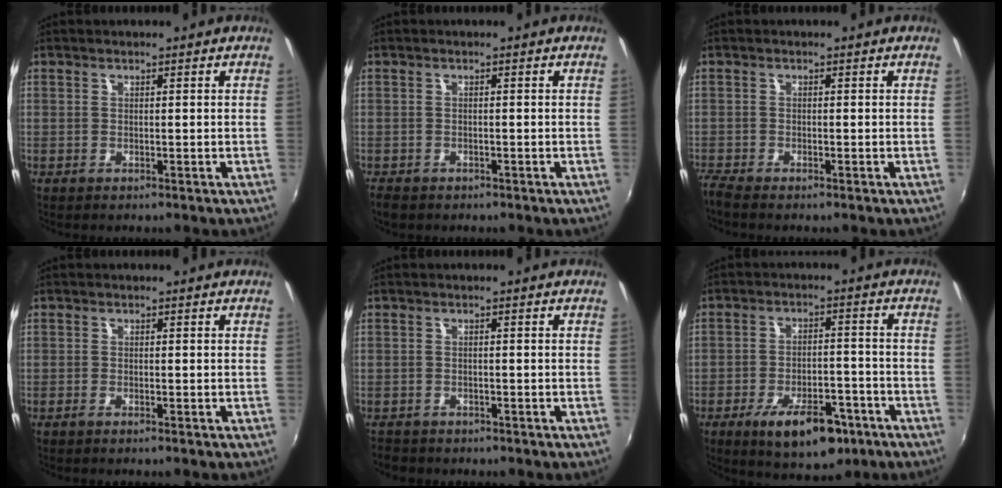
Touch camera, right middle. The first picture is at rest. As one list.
[{"total": 2.7, "force": [-2.0, 1.5, 1.0], "torque": [-0.028, -0.010, -0.035]}, {"total": 2.1, "force": [-2.0, 0.2, 0.8], "torque": [-0.024, -0.010, -0.041]}, {"total": 0.9, "force": [-0.8, -0.1, 0.5], "torque": [-0.012, -0.002, -0.017]}, {"total": 3.1, "force": [-2.5, 1.6, 0.6], "torque": [-0.022, -0.009, -0.044]}, {"total": 12.0, "force": [-7.1, 5.1, 8.2], "torque": [-0.149, -0.005, -0.100]}]